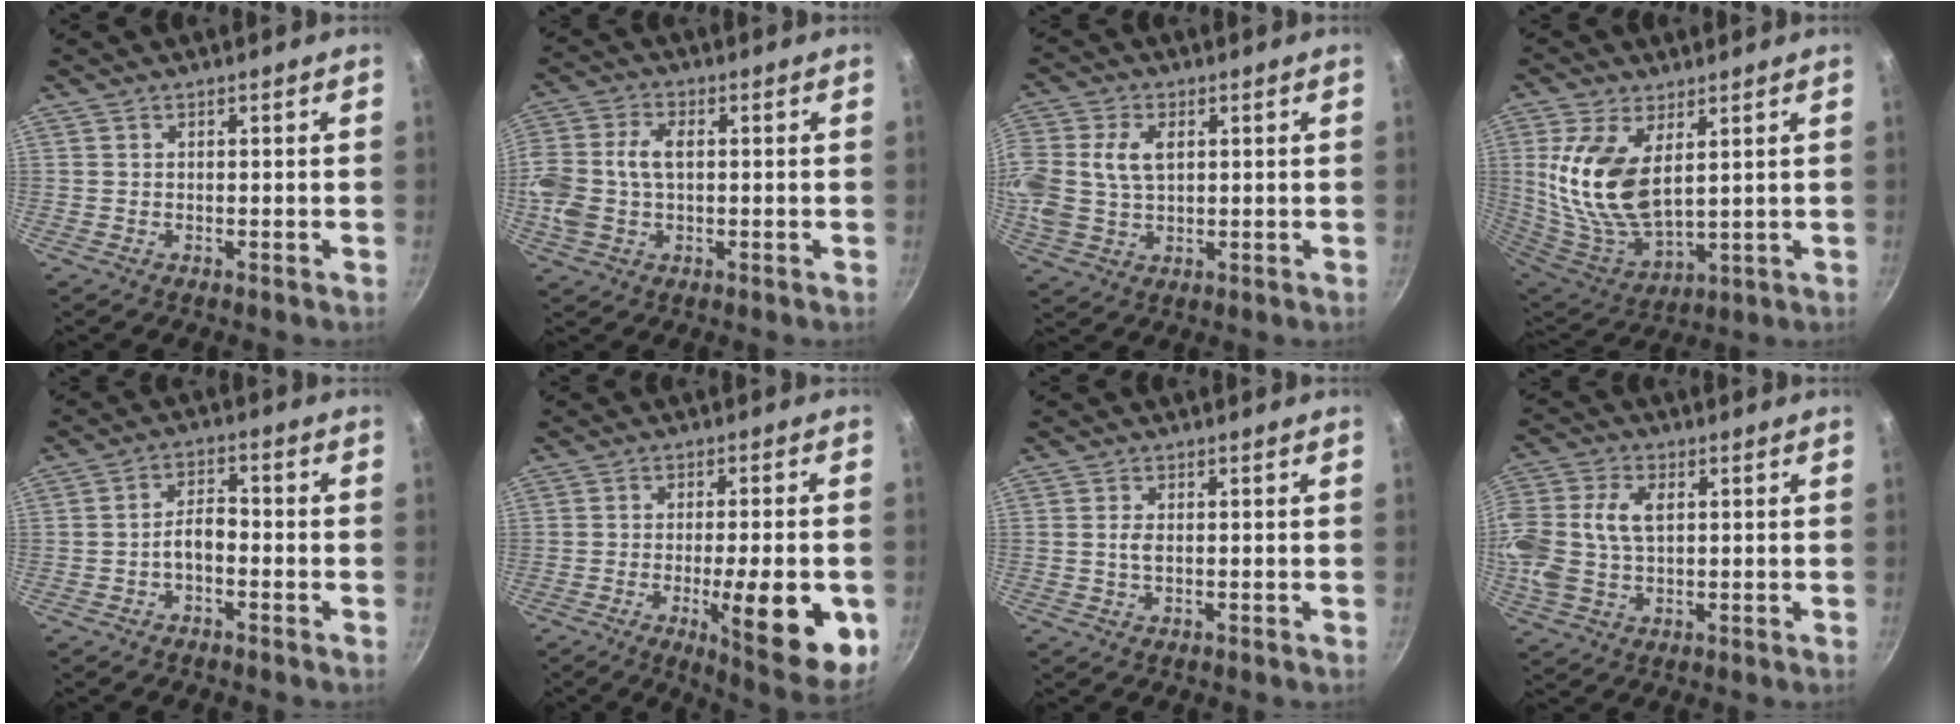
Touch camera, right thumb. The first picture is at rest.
{"total": 11.0, "force": [0.2, 7.1, 8.3], "torque": [-0.174, 0.019, -0.004]}
{"total": 12.7, "force": [2.3, 9.0, 8.7], "torque": [-0.194, 0.014, 0.042]}
{"total": 16.0, "force": [4.2, 8.3, 13.0], "torque": [-0.258, -0.037, 0.094]}
{"total": 4.3, "force": [-1.8, 2.2, 3.2], "torque": [-0.046, 0.029, -0.036]}
{"total": 16.5, "force": [-4.4, 4.2, 15.4], "torque": [-0.189, 0.002, -0.057]}
{"total": 1.7, "force": [0.0, 0.9, 1.5], "torque": [-0.029, 0.002, 0.000]}
{"total": 15.4, "force": [2.0, 10.5, 11.1], "torque": [-0.254, 0.027, 0.033]}